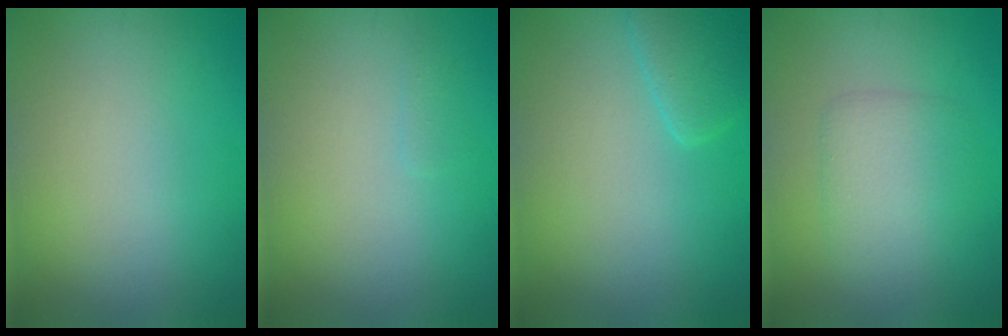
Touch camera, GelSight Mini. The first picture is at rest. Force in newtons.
{"total": 0.6, "press": 0.5, "slide": 0.1}
{"total": 2.3, "press": 2.3, "slide": 0.1}
{"total": 3.0, "press": 3.0, "slide": 0.0}